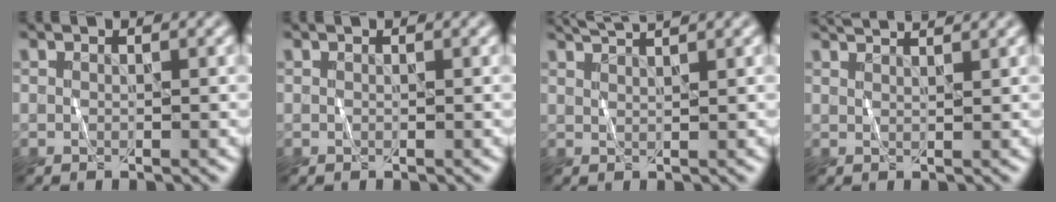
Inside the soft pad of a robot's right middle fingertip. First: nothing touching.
{"total": 0.0}
{"total": 3.3, "force": [2.8, 0.5, 1.6], "torque": [-0.011, 0.012, 0.030]}
{"total": 3.3, "force": [2.8, 0.7, 1.5], "torque": [-0.003, 0.014, 0.021]}